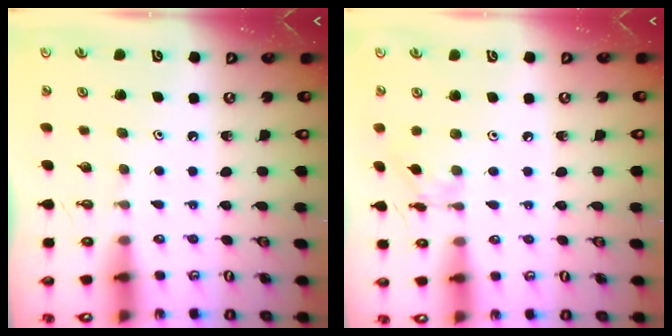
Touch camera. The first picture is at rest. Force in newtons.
{"total": 2.4, "press": 2.4, "slide": 0.2}